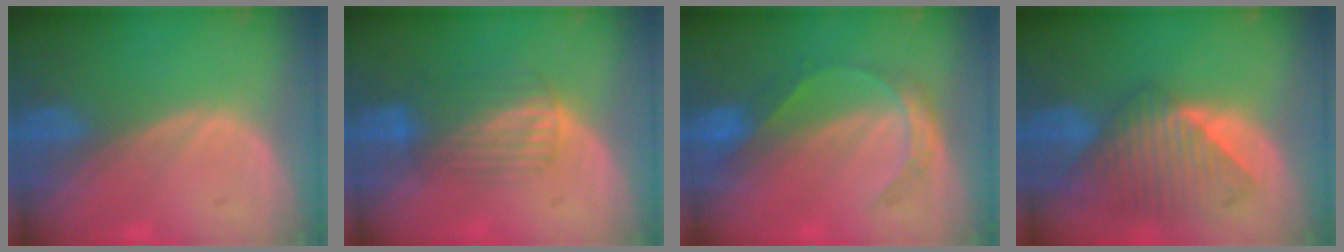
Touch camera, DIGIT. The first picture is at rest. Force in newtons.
{"total": 6.8, "press": 5.7, "slide": 3.7}
{"total": 4.7, "press": 4.7, "slide": 0.7}
{"total": 8.8, "press": 8.0, "slide": 3.5}